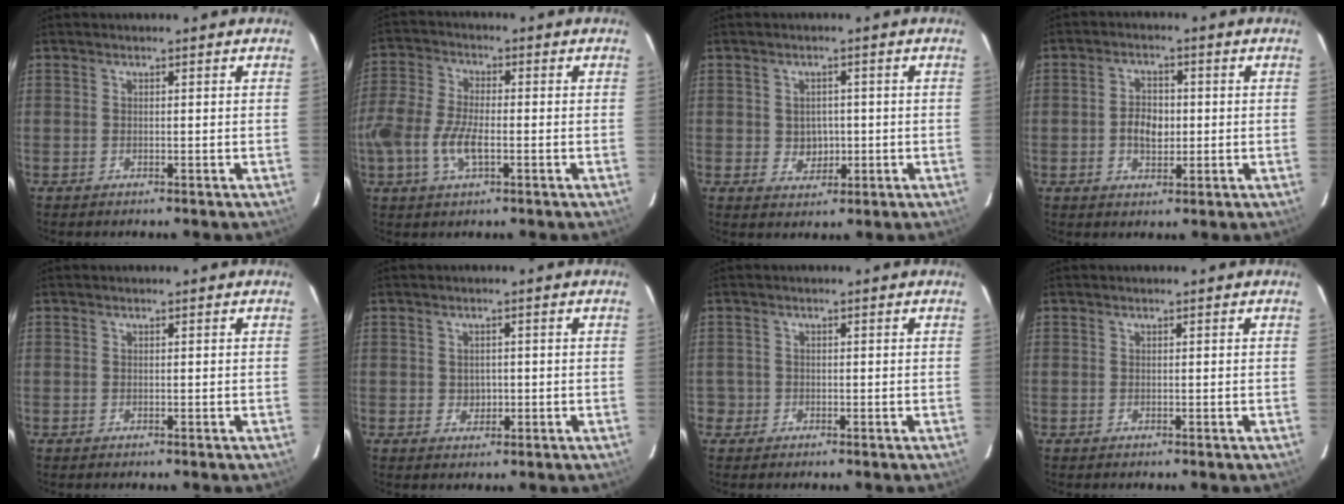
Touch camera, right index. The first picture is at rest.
{"total": 9.7, "force": [-3.1, 4.3, 8.1], "torque": [-0.180, -0.002, -0.064]}
{"total": 3.8, "force": [-0.2, 3.5, 1.5], "torque": [-0.028, 0.007, 0.005]}
{"total": 5.1, "force": [-0.5, 3.4, 3.8], "torque": [-0.071, 0.007, -0.006]}
{"total": 0.0}
{"total": 2.2, "force": [-0.1, 2.0, 0.7], "torque": [-0.010, 0.004, 0.003]}
{"total": 1.8, "force": [-0.6, 1.7, -0.2], "torque": [0.006, 0.014, -0.008]}
{"total": 0.0}